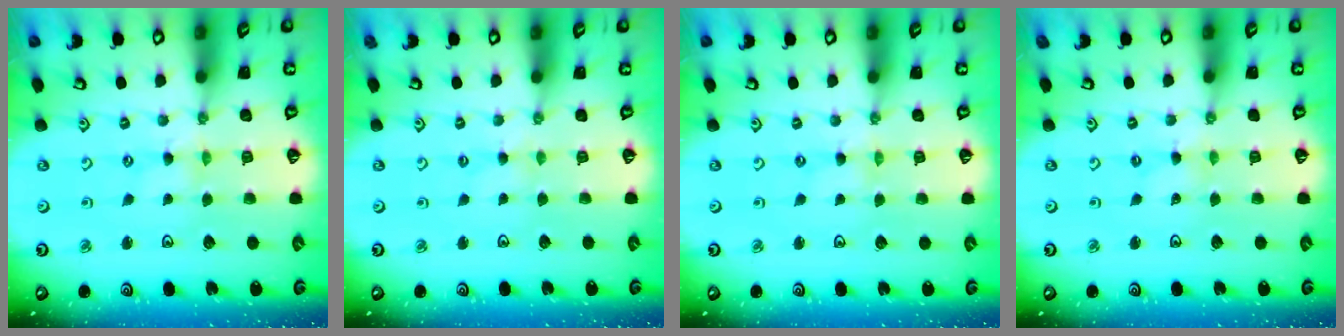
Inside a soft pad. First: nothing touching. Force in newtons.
{"total": 1.9, "press": 1.9, "slide": 0.4}
{"total": 0.0}
{"total": 0.0}